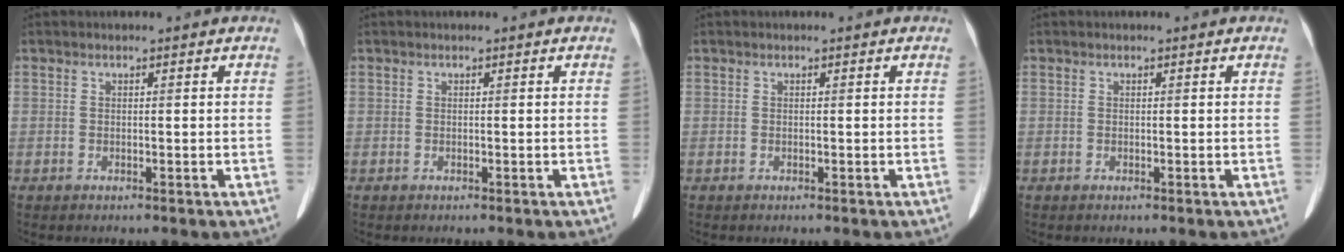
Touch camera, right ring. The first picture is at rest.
{"total": 0.0}
{"total": 0.0}
{"total": 0.0}